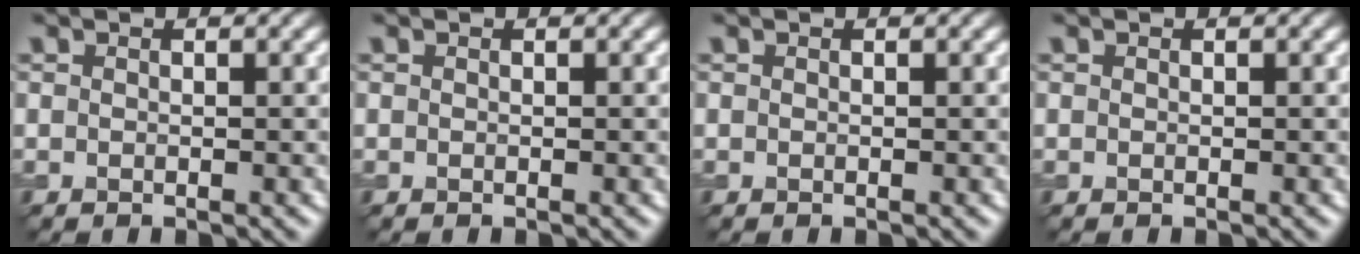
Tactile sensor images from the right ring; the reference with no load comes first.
{"total": 0.0}
{"total": 0.0}
{"total": 0.0}